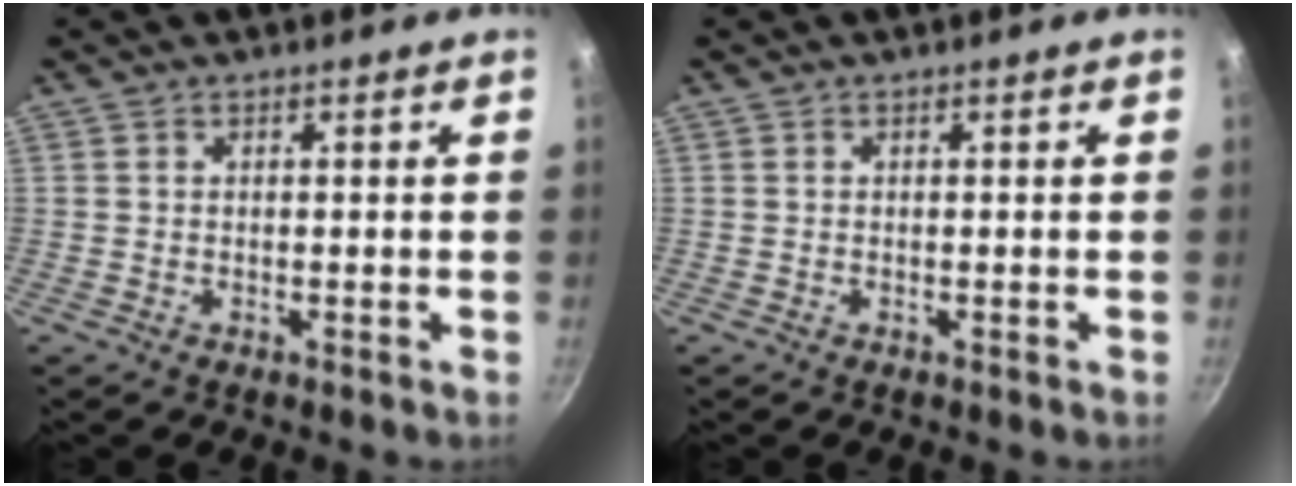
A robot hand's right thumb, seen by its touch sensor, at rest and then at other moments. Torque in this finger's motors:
{"motor_torque": [-0.05, -0.05, 0.04, -0.01, 0.00]}